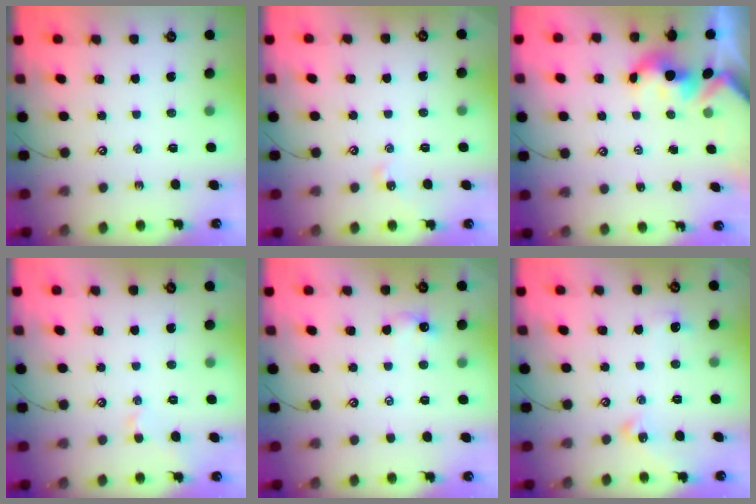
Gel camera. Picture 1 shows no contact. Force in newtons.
{"total": 3.5, "press": 3.5, "slide": 0.5}
{"total": 2.4, "press": 2.4, "slide": 0.3}
{"total": 0.7, "press": 0.7, "slide": 0.2}
{"total": 0.6, "press": 0.2, "slide": 0.5}
{"total": 2.6, "press": 2.6, "slide": 0.6}